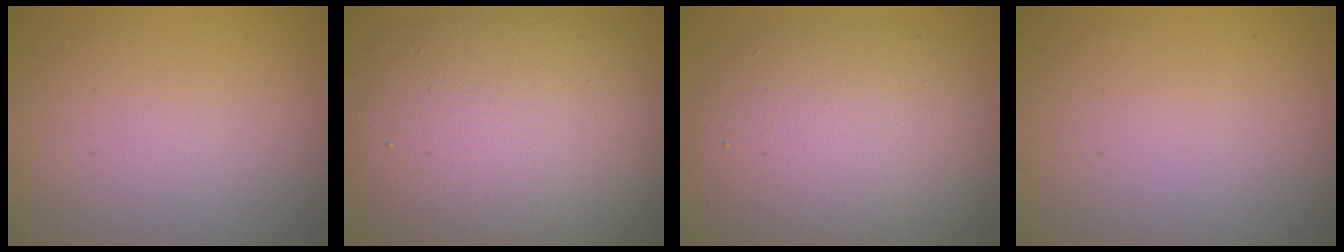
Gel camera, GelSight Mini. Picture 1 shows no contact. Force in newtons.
{"total": 12.2, "press": 12.2, "slide": 0.8}
{"total": 8.2, "press": 8.2, "slide": 0.8}
{"total": 0.0}